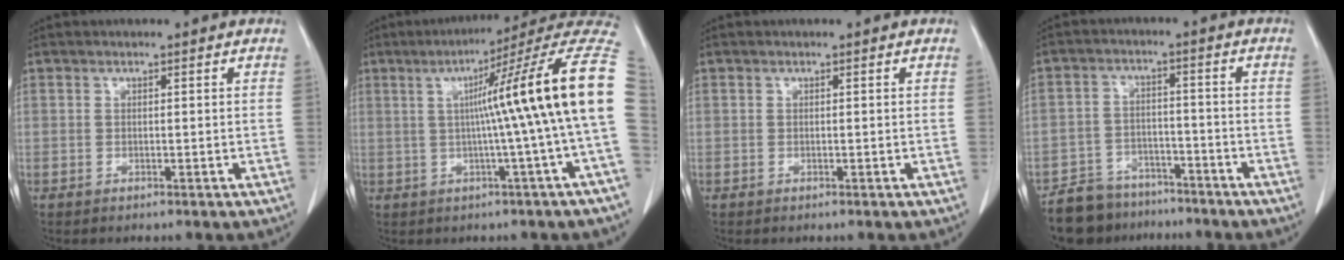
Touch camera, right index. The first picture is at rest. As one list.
[{"total": 17.2, "force": [1.6, -2.1, 17.0], "torque": [-0.206, 0.027, 0.009]}, {"total": 0.0}, {"total": 9.4, "force": [-8.1, 4.7, 1.2], "torque": [-0.017, 0.014, -0.130]}]